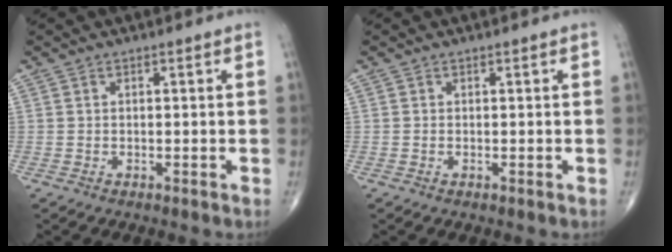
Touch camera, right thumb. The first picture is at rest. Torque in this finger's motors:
{"motor_torque": [-0.21, -0.11, 0.06, 0.06, -0.03]}